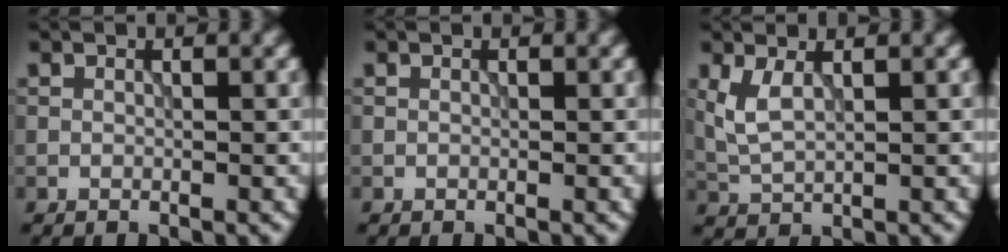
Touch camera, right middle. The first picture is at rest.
{"total": 0.0}
{"total": 2.7, "force": [0.9, 1.1, 2.3], "torque": [-0.057, 0.002, 0.024]}